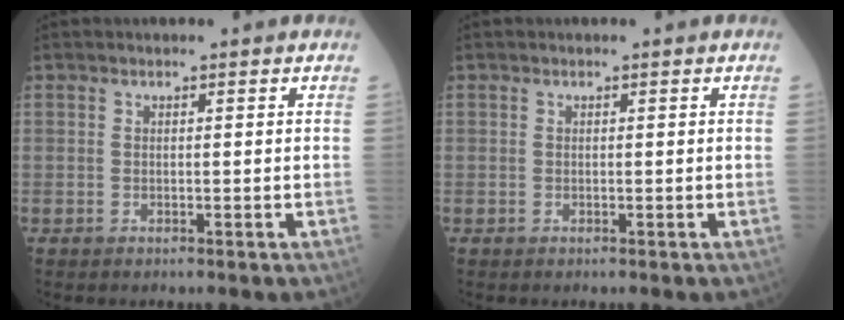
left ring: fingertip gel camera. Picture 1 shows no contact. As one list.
[{"total": 0.0}]